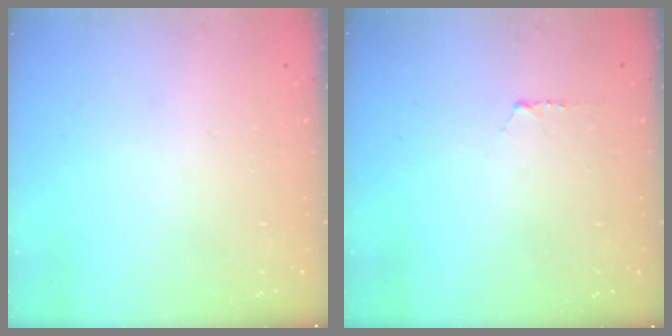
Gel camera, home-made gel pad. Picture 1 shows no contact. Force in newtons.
{"total": 3.6, "press": 3.5, "slide": 0.4}